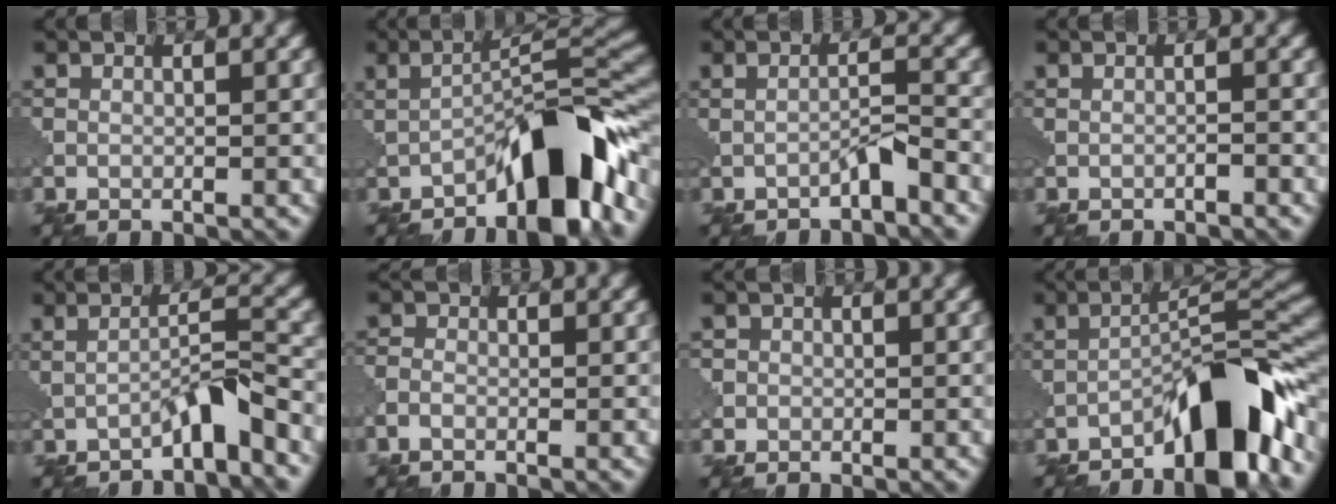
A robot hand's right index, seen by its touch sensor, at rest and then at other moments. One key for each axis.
{"total": 8.8, "fx": -4.5, "fy": 2.3, "fz": 7.2, "tx": -0.097, "ty": 0.021, "tz": -0.078}
{"total": 1.7, "fx": -1.1, "fy": 0.1, "fz": 1.4, "tx": -0.025, "ty": 0.006, "tz": -0.025}
{"total": 0.6, "fx": -0.4, "fy": 0.1, "fz": 0.4, "tx": -0.008, "ty": -0.001, "tz": -0.011}
{"total": 2.9, "fx": -1.7, "fy": 0.2, "fz": 2.4, "tx": -0.037, "ty": 0.015, "tz": -0.036}
{"total": 1.2, "fx": -0.8, "fy": 0.7, "fz": 0.7, "tx": -0.016, "ty": -0.001, "tz": -0.021}
{"total": 1.5, "fx": 0.0, "fy": 1.5, "fz": 0.1, "tx": 0.012, "ty": 0.002, "tz": -0.007}
{"total": 8.9, "fx": -5.6, "fy": 2.0, "fz": 6.7, "tx": -0.092, "ty": 0.027, "tz": -0.096}